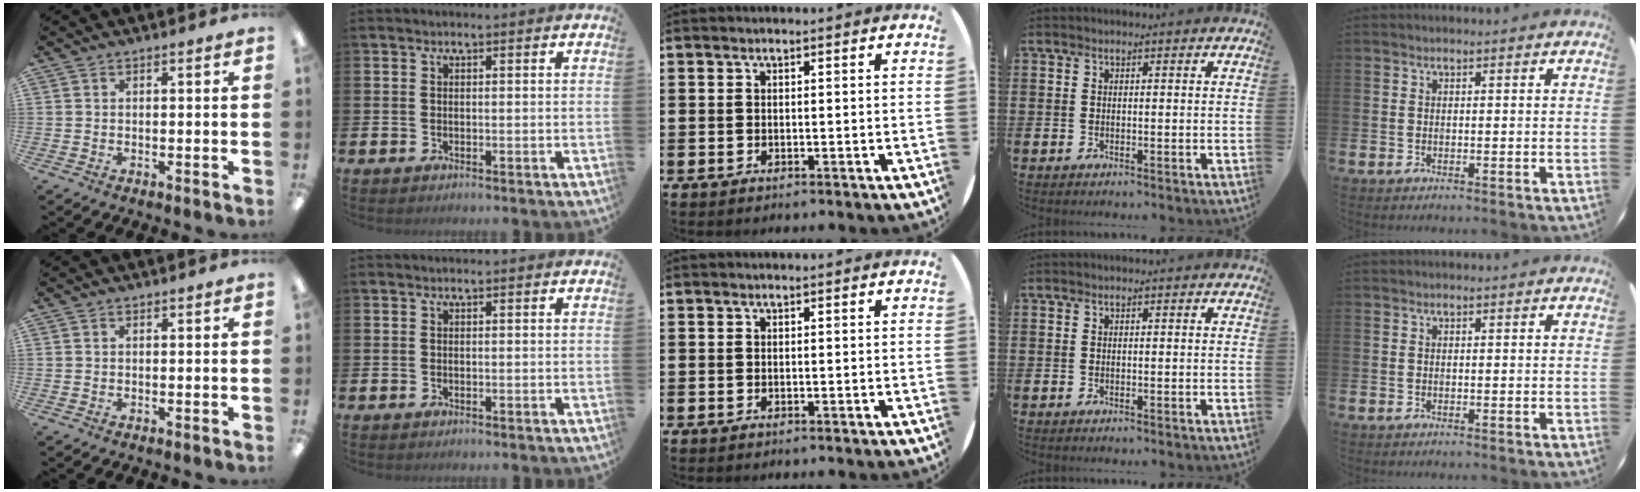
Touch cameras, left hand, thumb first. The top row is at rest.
{}